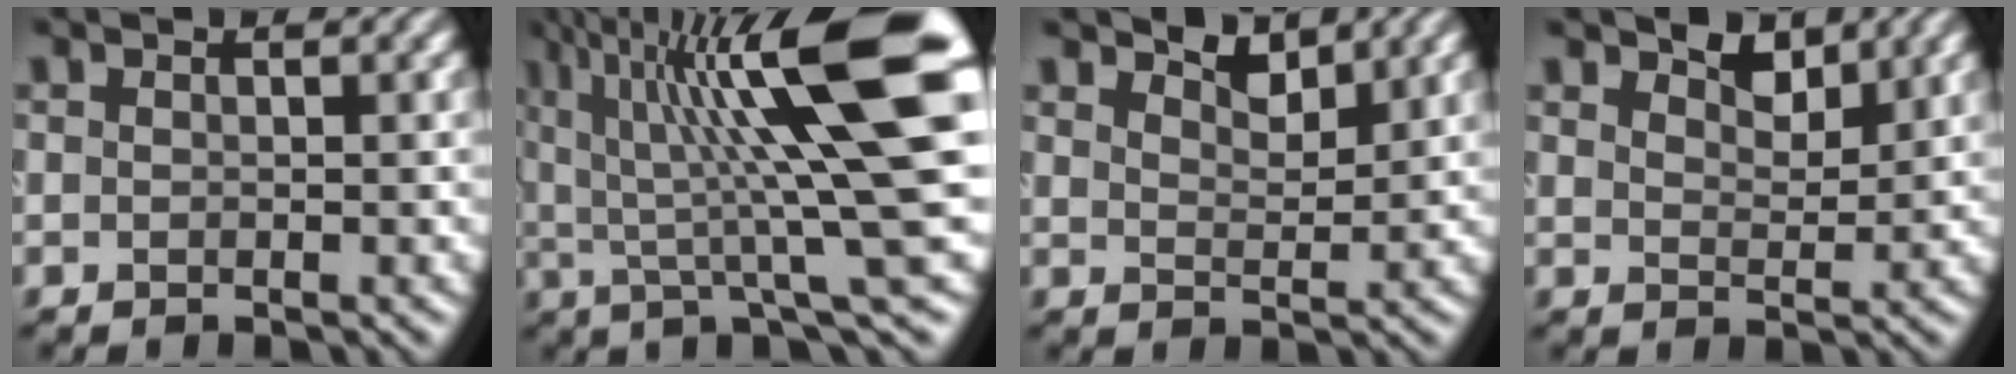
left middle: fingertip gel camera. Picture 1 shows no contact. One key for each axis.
{"total": 15.0, "fx": 4.8, "fy": 2.4, "fz": 14.0, "tx": -0.208, "ty": 0.016, "tz": 0.080}
{"total": 2.5, "fx": 2.4, "fy": 0.4, "fz": 0.6, "tx": -0.009, "ty": 0.002, "tz": 0.040}
{"total": 2.9, "fx": 2.6, "fy": 1.0, "fz": 1.0, "tx": -0.014, "ty": 0.006, "tz": 0.035}